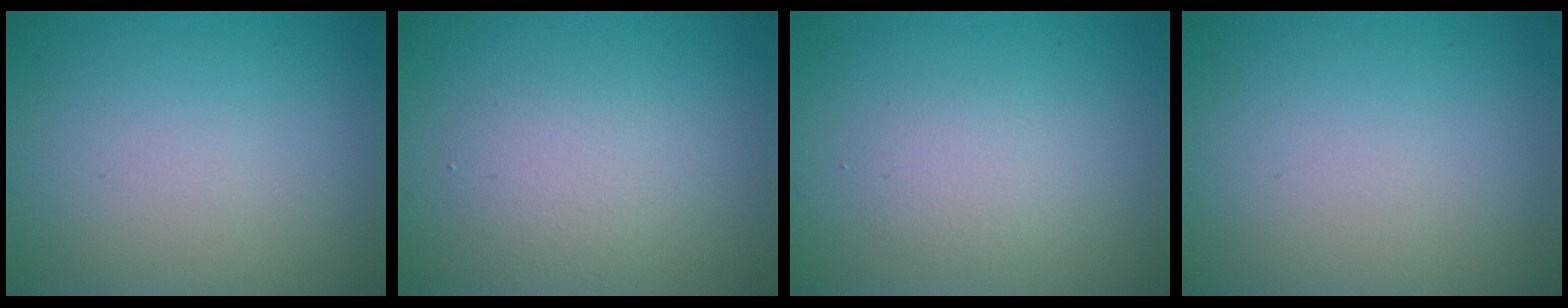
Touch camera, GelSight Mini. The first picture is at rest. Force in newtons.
{"total": 2.5, "press": 2.5, "slide": 0.1}
{"total": 1.8, "press": 1.8, "slide": 0.1}
{"total": 0.0}